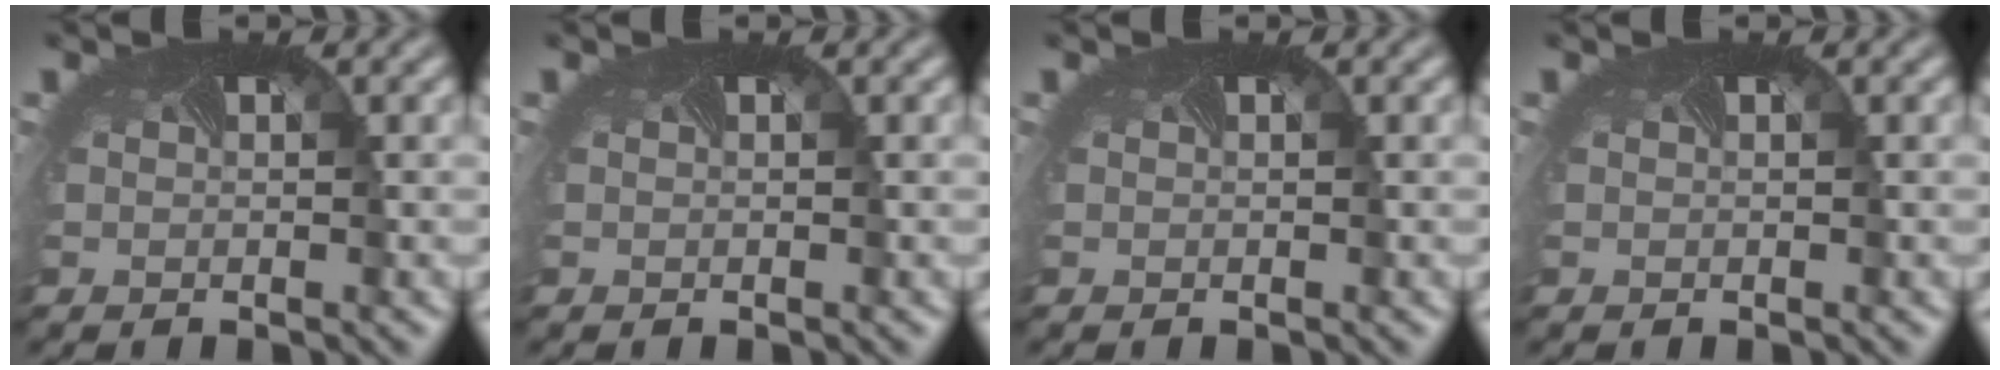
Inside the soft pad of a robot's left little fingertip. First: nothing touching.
{"total": 0.0}
{"total": 0.0}
{"total": 0.0}